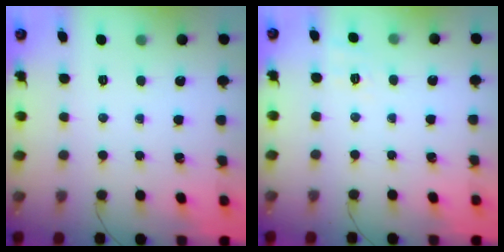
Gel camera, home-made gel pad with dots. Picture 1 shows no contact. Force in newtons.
{"total": 5.1, "press": 4.8, "slide": 1.8}